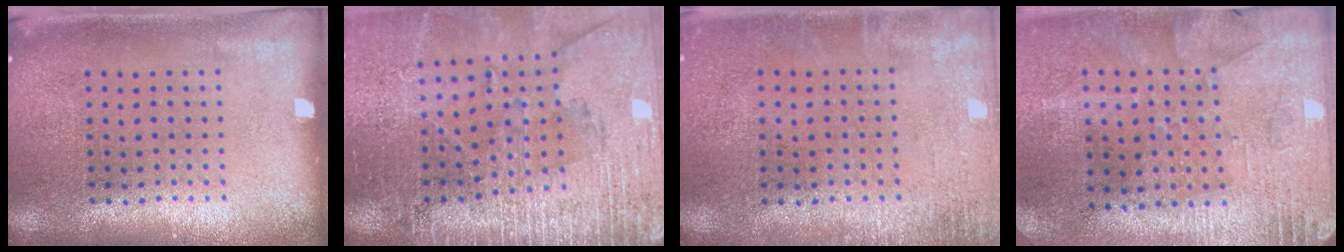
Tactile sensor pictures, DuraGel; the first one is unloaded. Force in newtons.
{"total": 3.1, "press": 3.1, "slide": 0.2}
{"total": 1.5, "press": 1.5, "slide": 0.2}
{"total": 2.7, "press": 2.4, "slide": 1.3}